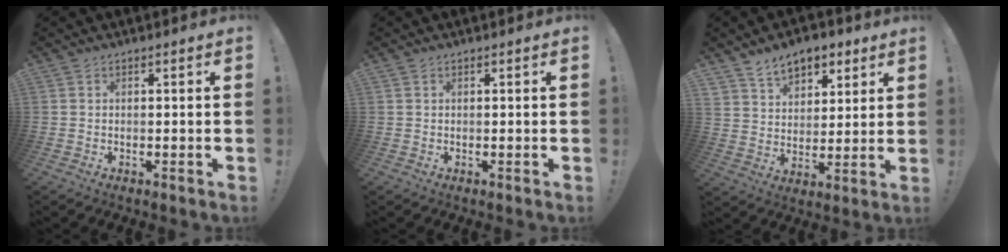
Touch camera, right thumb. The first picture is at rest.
{"total": 0.0}
{"total": 10.1, "force": [7.1, 6.5, 3.1], "torque": [-0.043, -0.047, 0.136]}